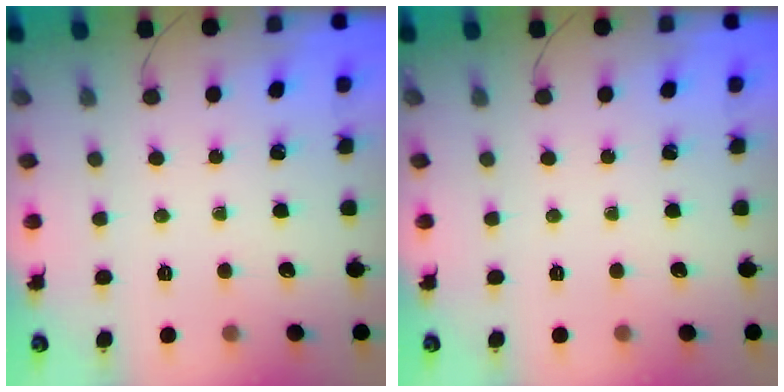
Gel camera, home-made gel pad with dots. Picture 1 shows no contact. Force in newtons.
{"total": 0.0}